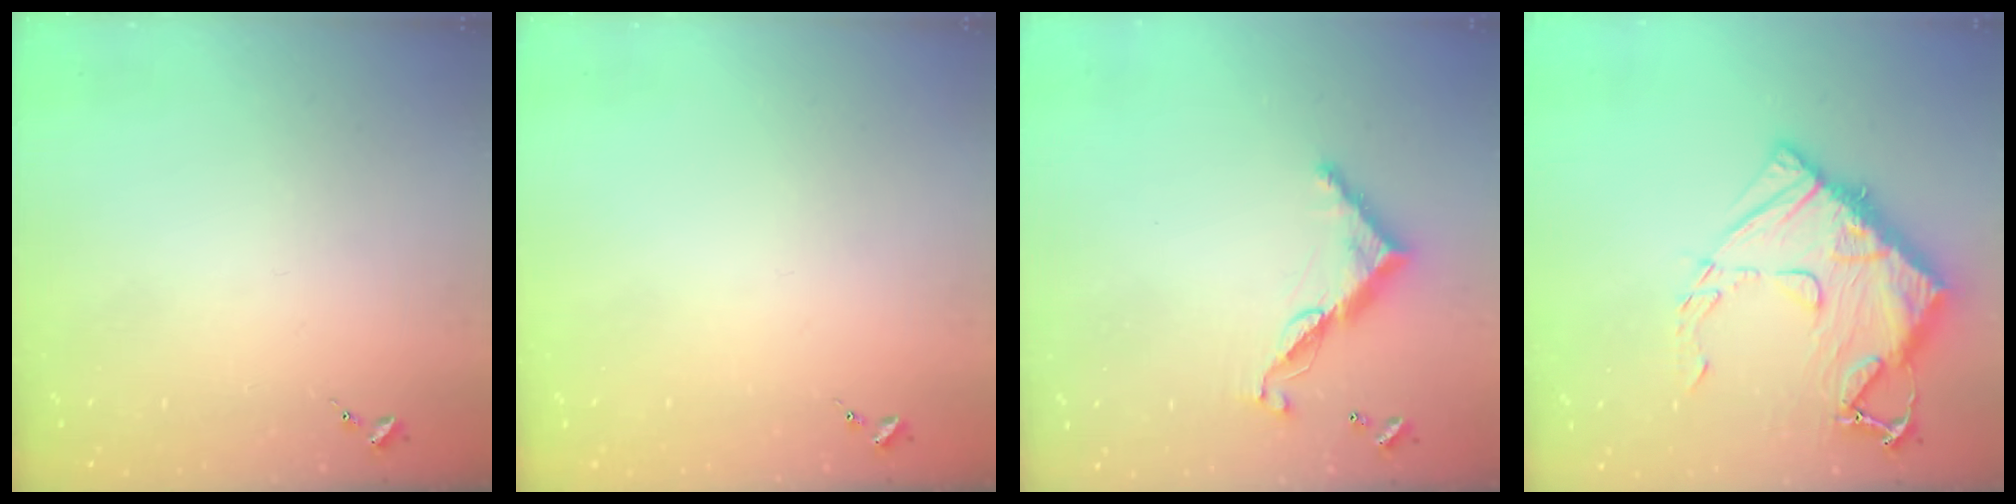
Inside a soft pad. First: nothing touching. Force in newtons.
{"total": 0.0}
{"total": 11.0, "press": 11.0, "slide": 0.4}
{"total": 18.3, "press": 18.2, "slide": 2.1}